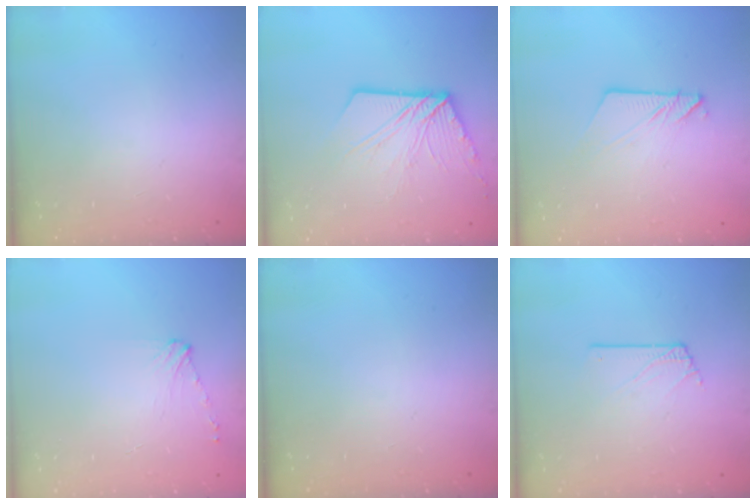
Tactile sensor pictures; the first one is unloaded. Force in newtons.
{"total": 12.9, "press": 12.8, "slide": 1.4}
{"total": 7.9, "press": 7.8, "slide": 0.4}
{"total": 4.3, "press": 4.2, "slide": 0.6}
{"total": 0.0}
{"total": 1.6, "press": 1.6, "slide": 0.2}